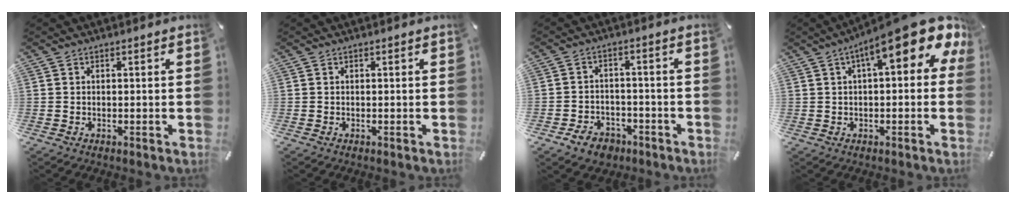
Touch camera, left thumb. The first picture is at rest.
{"total": 0.0}
{"total": 6.1, "force": [-3.8, 4.4, 2.1], "torque": [-0.040, 0.023, -0.068]}
{"total": 15.3, "force": [7.3, 4.5, 12.7], "torque": [-0.191, -0.045, 0.117]}